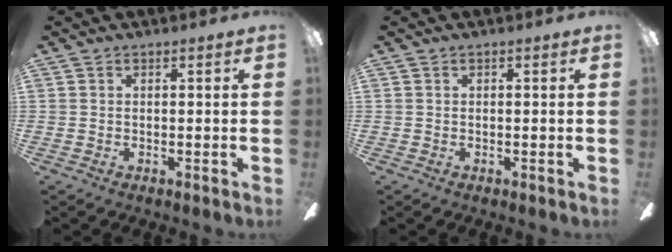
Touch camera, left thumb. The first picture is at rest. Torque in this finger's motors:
{"motor_torque": [0.00, 0.00, -0.06, 0.06, 0.00]}